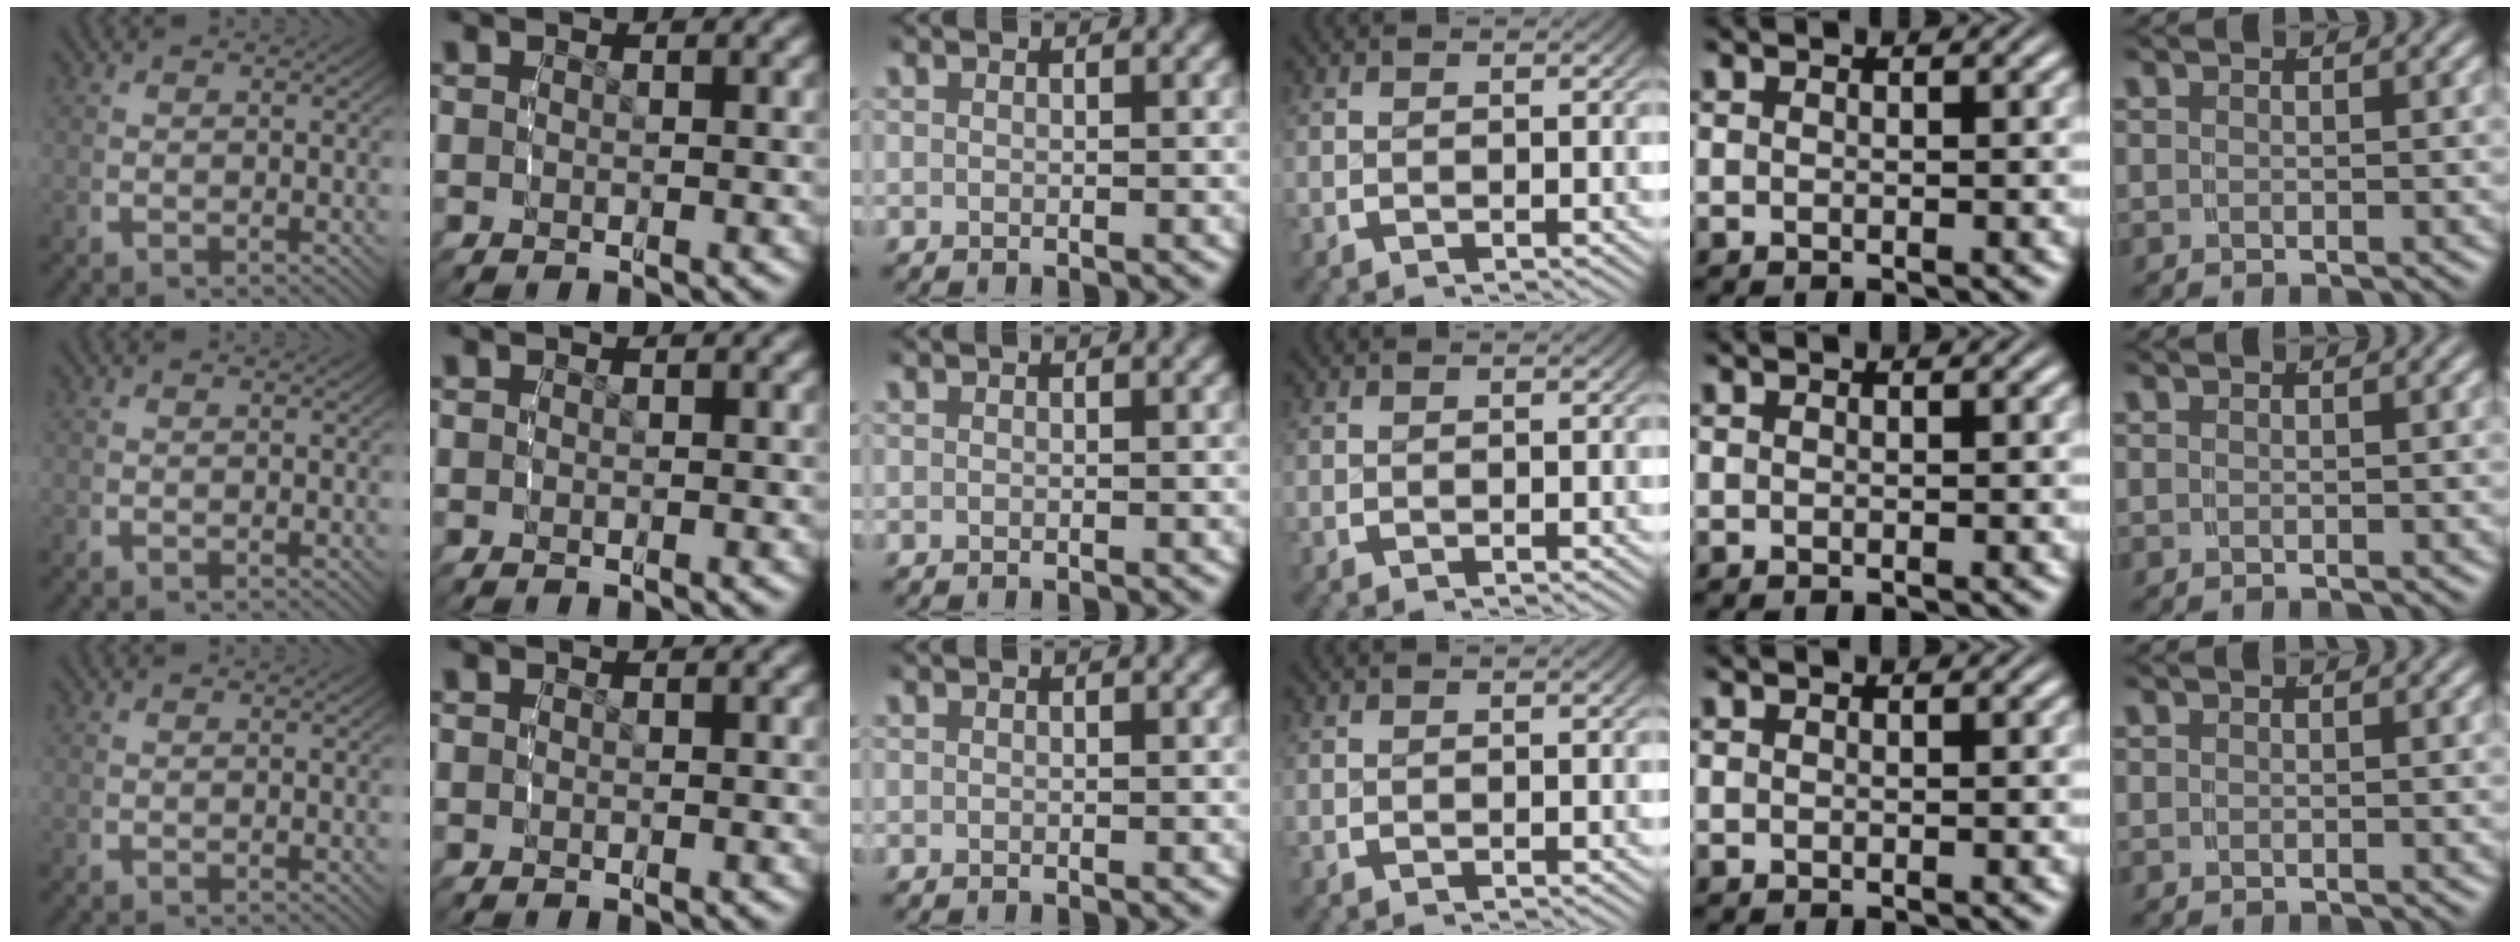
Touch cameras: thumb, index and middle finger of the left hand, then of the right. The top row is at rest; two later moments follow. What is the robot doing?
{"motion": "reach", "object": "shirt"}